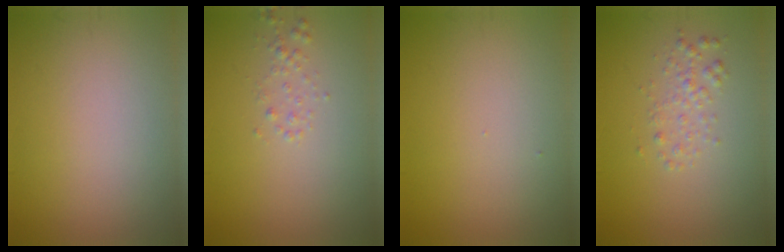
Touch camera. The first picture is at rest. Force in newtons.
{"total": 0.9, "press": 0.9, "slide": 0.0}
{"total": 0.0}
{"total": 1.5, "press": 1.5, "slide": 0.0}